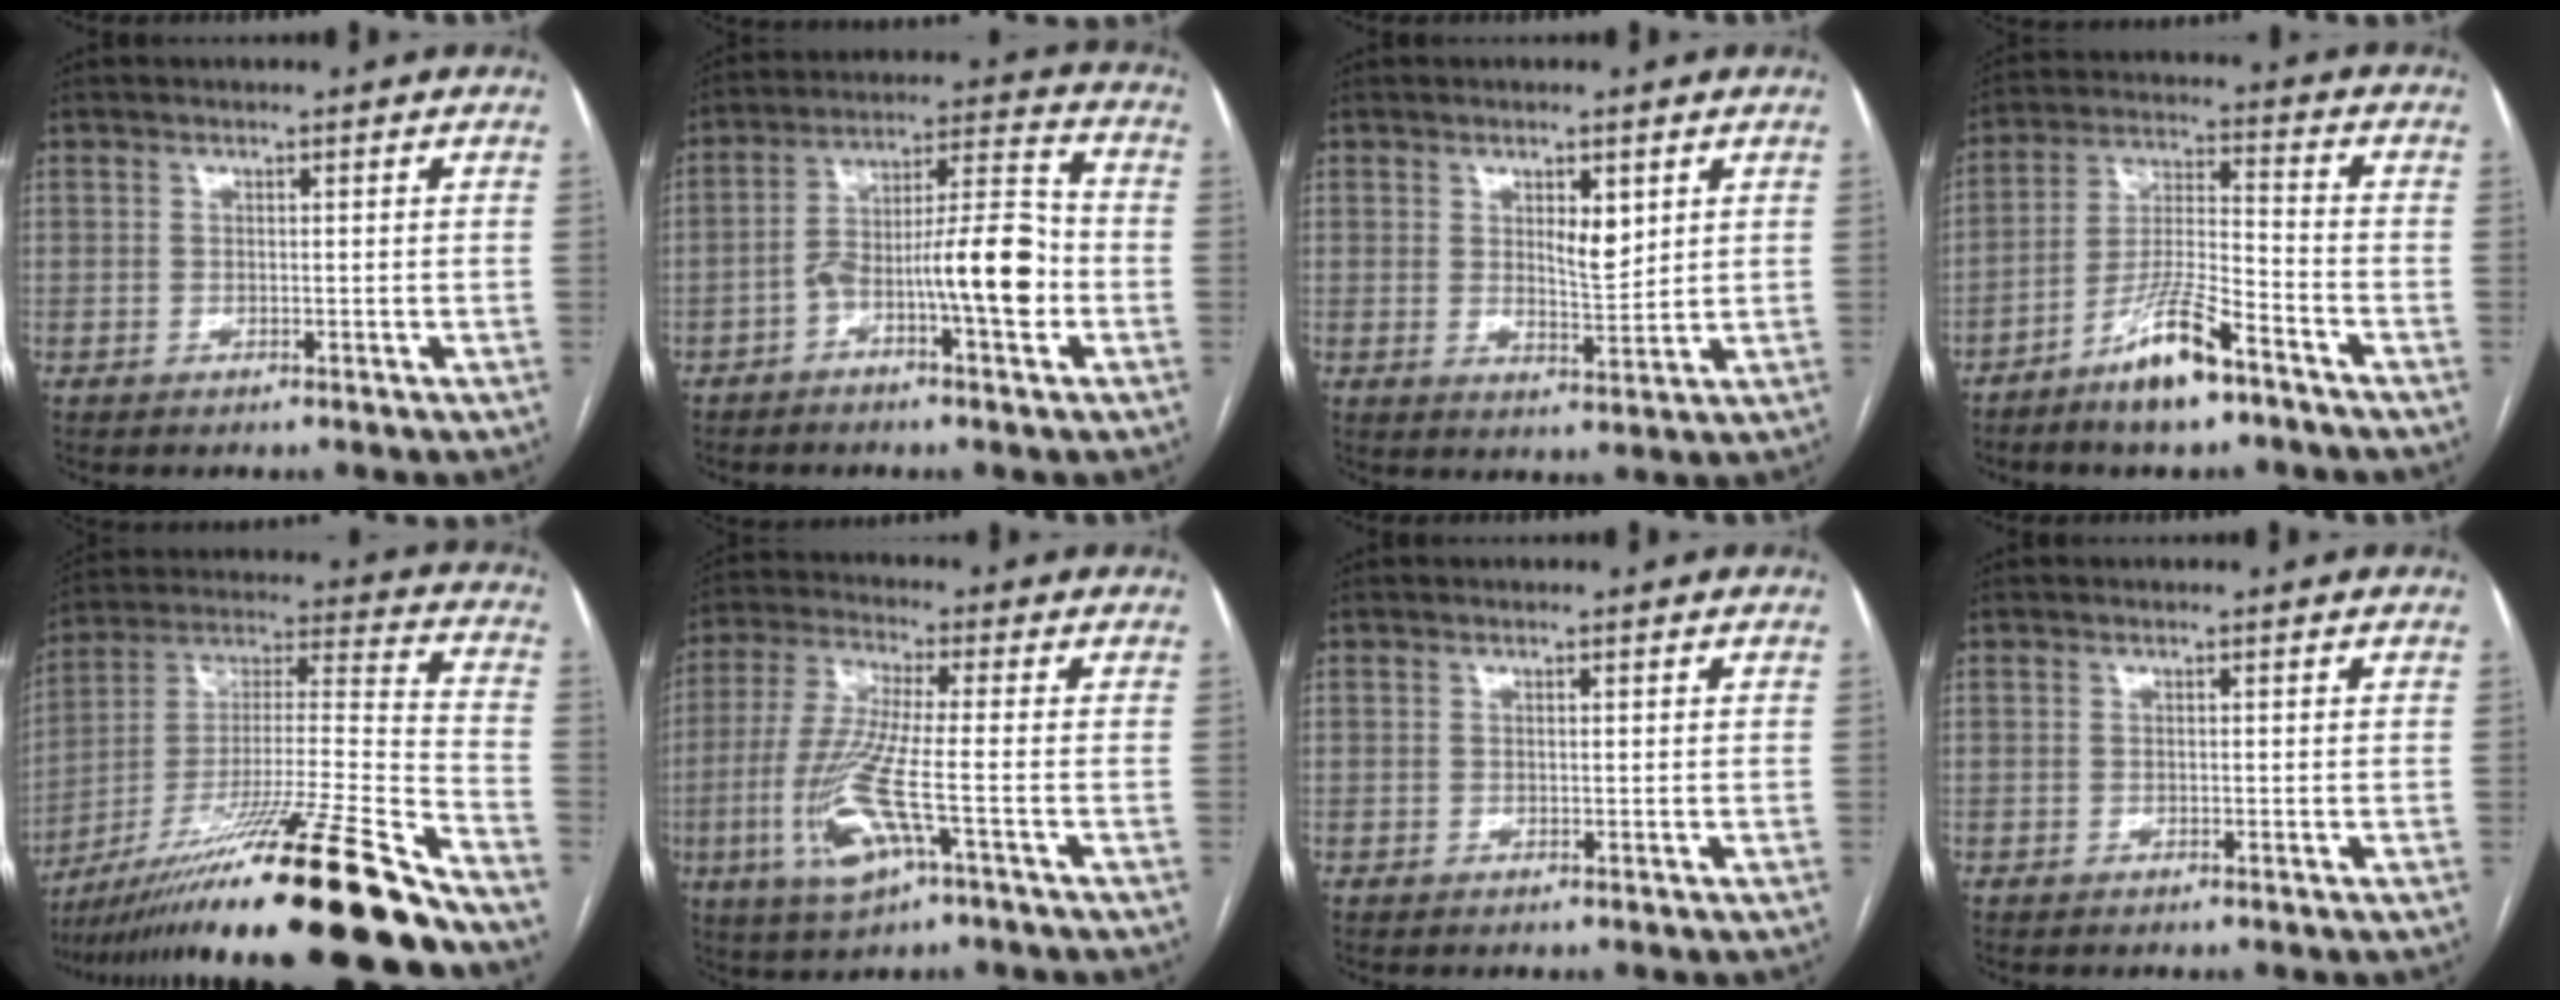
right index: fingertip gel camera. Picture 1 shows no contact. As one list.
[{"total": 12.2, "force": [-3.9, 2.1, 11.4], "torque": [-0.195, 0.028, -0.060]}, {"total": 4.3, "force": [1.7, 1.4, 3.7], "torque": [-0.061, -0.007, 0.032]}, {"total": 10.3, "force": [-7.1, 1.6, 7.3], "torque": [-0.146, -0.011, -0.132]}, {"total": 27.8, "force": [-20.7, -0.5, 18.5], "torque": [-0.277, -0.020, -0.358]}, {"total": 11.6, "force": [-3.8, 1.2, 10.9], "torque": [-0.240, -0.015, -0.073]}, {"total": 0.0}, {"total": 0.0}]